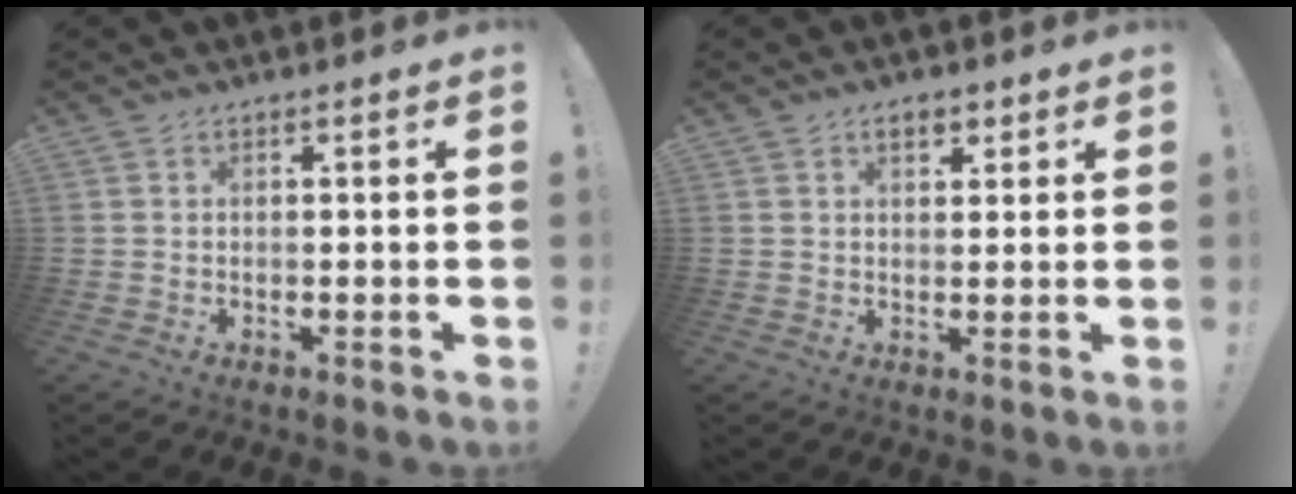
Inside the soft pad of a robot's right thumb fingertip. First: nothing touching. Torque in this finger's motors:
{"motor_torque": [0.12, 0.05, 0.04, -0.03, 0.00]}